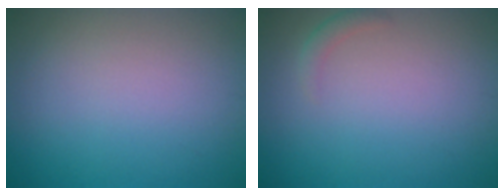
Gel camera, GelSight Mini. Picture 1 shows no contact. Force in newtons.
{"total": 1.0, "press": 1.0, "slide": 0.1}